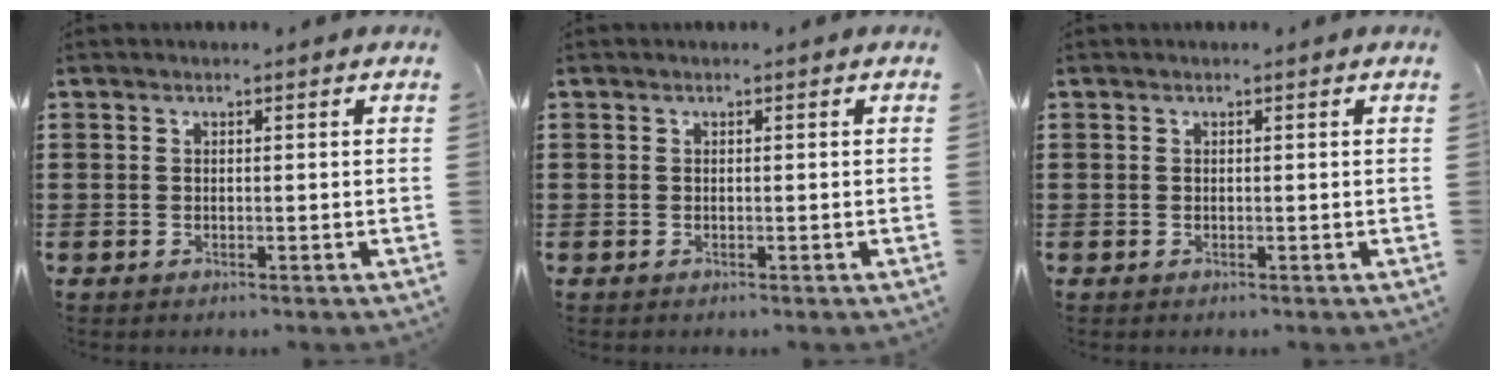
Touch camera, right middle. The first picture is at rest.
{"total": 0.0}
{"total": 0.0}